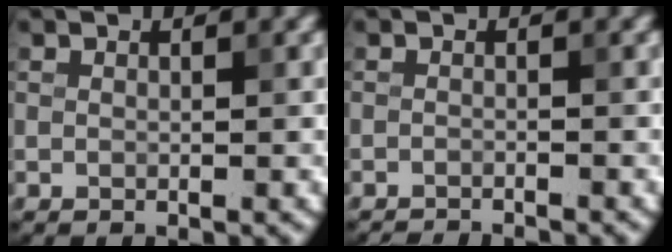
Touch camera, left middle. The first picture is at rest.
{"total": 3.0, "force": [-2.9, 0.3, 0.6], "torque": [-0.010, -0.007, -0.045]}